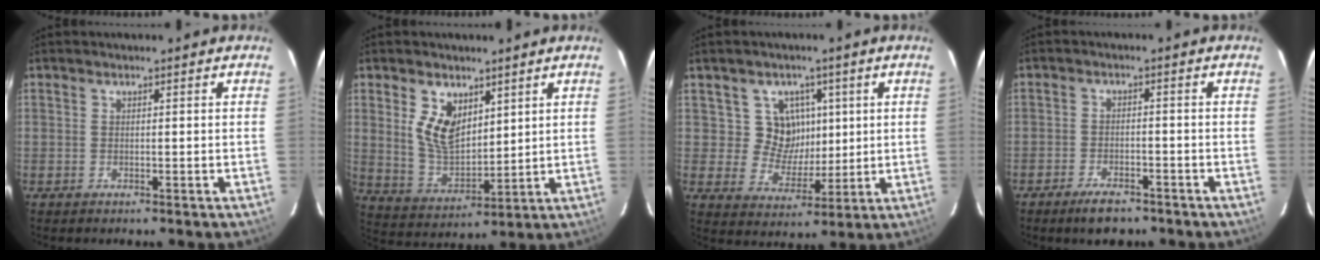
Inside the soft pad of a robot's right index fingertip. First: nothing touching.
{"total": 9.7, "force": [4.2, 5.8, 6.5], "torque": [-0.125, 0.007, 0.094]}
{"total": 8.0, "force": [2.3, 7.4, 1.7], "torque": [-0.029, 0.001, 0.044]}
{"total": 5.8, "force": [-4.4, 2.4, 2.9], "torque": [-0.068, 0.001, -0.073]}